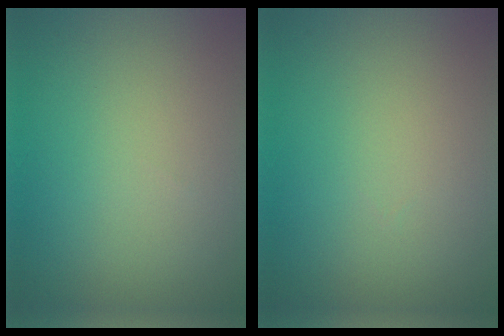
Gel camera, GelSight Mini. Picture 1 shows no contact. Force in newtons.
{"total": 0.0}